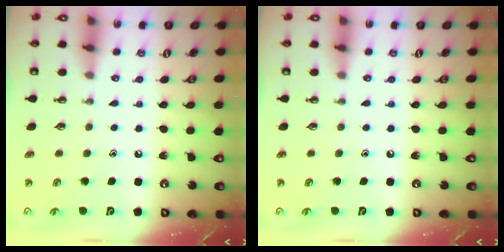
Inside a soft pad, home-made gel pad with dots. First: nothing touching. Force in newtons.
{"total": 0.0}